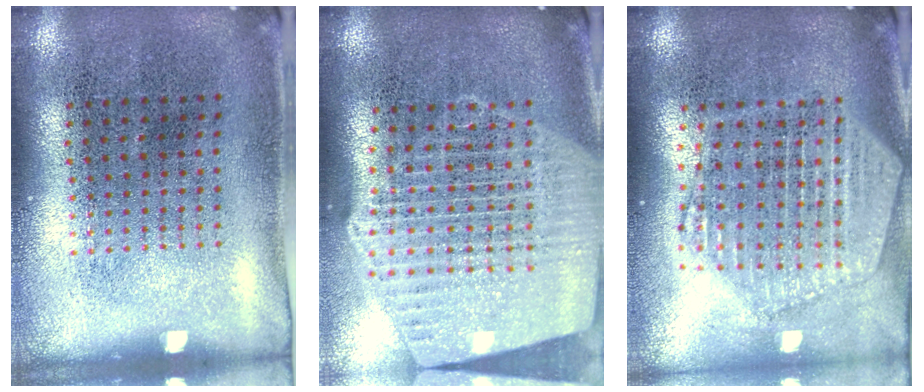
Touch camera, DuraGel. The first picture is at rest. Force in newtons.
{"total": 2.7, "press": 2.3, "slide": 1.4}
{"total": 2.4, "press": 2.1, "slide": 1.2}